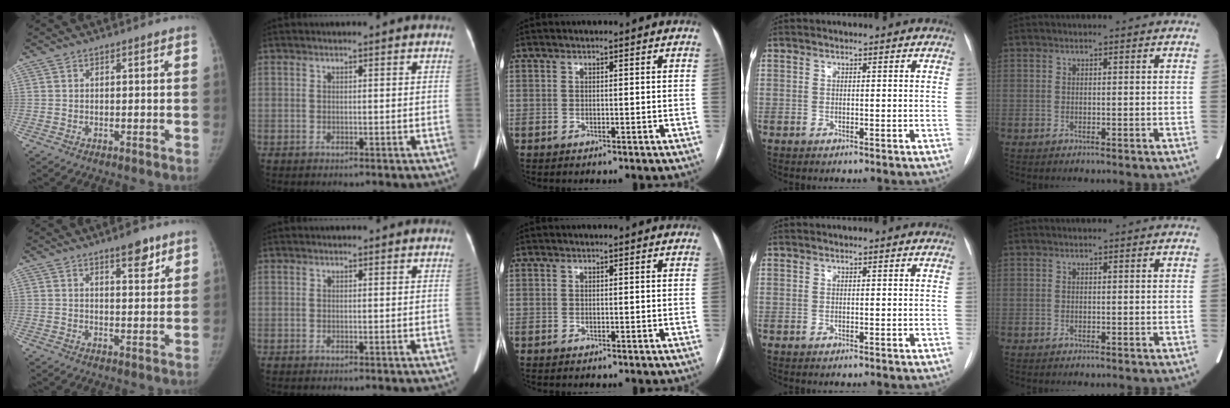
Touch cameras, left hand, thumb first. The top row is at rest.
{"thumb": {"total": 5.7, "force": [3.8, 1.9, 3.9], "torque": [-0.039, -0.023, 0.053]}}